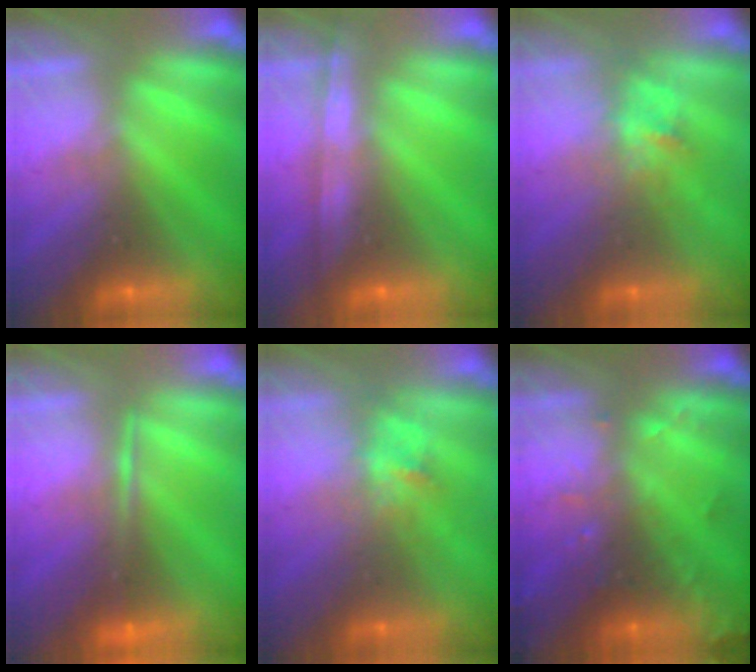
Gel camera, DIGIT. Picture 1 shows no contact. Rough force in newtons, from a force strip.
{"total": 1.2}
{"total": 2.9}
{"total": 1.3}
{"total": 2.9}
{"total": 8.6}